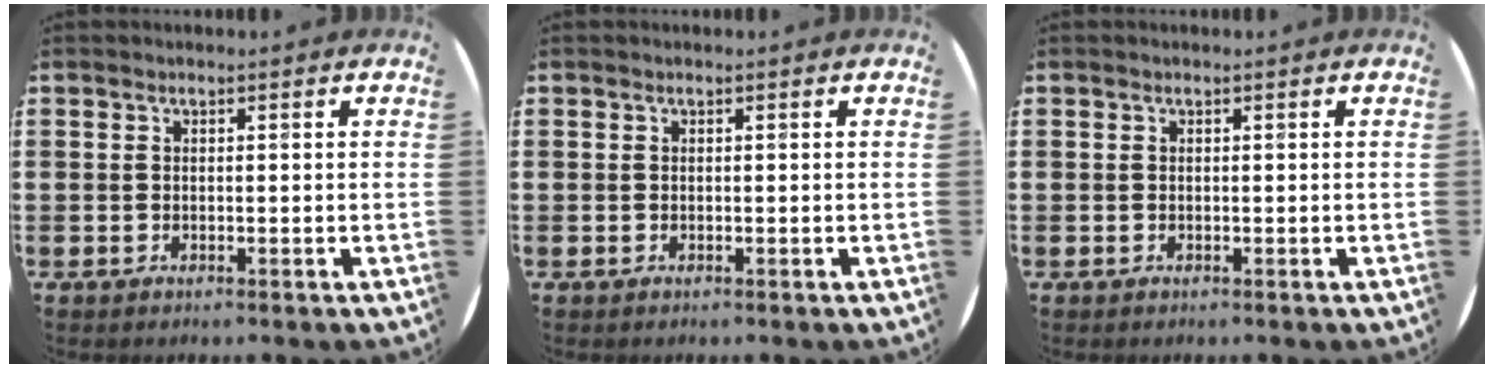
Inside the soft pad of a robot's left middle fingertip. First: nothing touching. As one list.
[{"total": 0.0}, {"total": 0.0}]